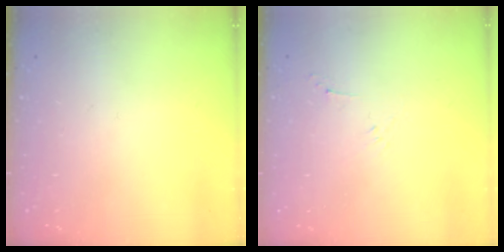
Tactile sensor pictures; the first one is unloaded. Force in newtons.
{"total": 2.8, "press": 2.7, "slide": 0.6}